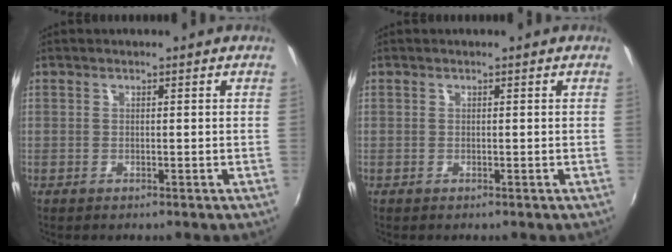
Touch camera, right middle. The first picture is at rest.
{"total": 0.0}